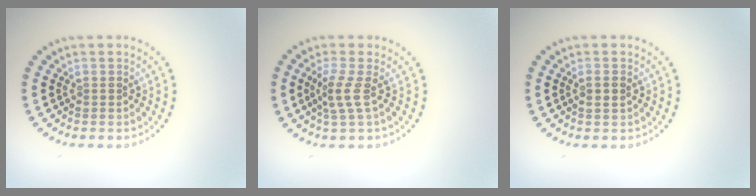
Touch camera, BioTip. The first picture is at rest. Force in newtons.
{"total": 2.2, "press": 1.6, "slide": 1.5}
{"total": 1.1, "press": 1.1, "slide": 0.3}